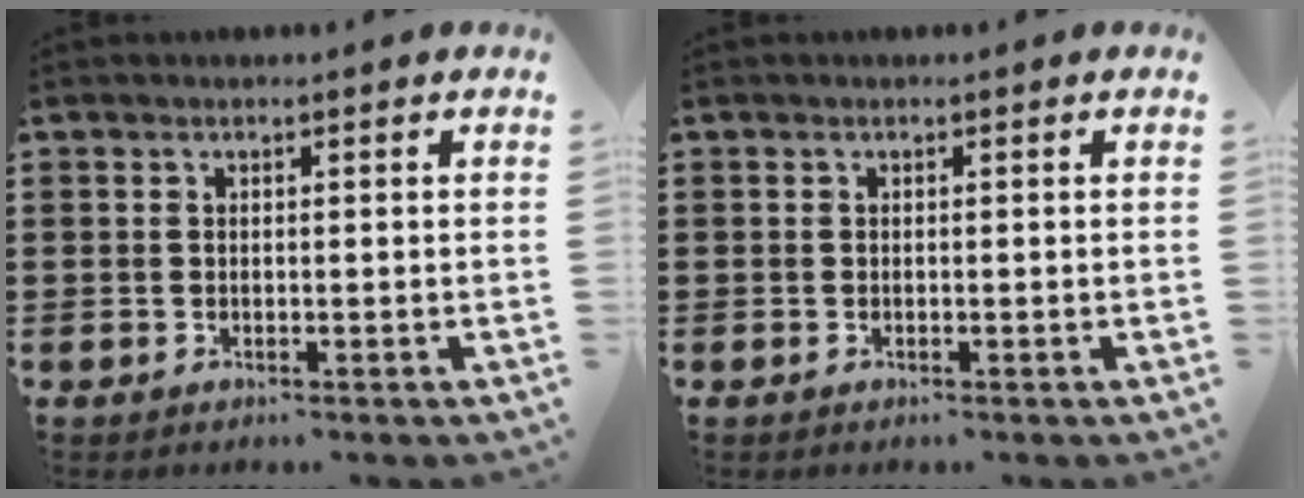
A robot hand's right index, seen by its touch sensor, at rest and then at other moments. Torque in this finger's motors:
{"motor_torque": [0.64, 0.80, -0.02, -0.01]}